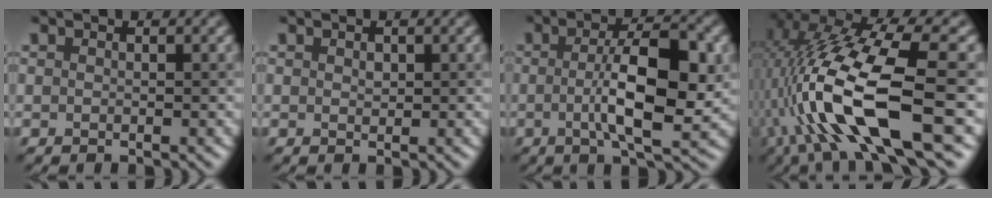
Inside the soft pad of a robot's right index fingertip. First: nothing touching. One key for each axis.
{"total": 0.7, "fx": 0.3, "fy": 0.4, "fz": 0.3, "tx": -0.008, "ty": -0.001, "tz": 0.005}
{"total": 8.2, "fx": -0.2, "fy": 2.3, "fz": 7.8, "tx": -0.126, "ty": -0.001, "tz": -0.005}
{"total": 12.5, "fx": -2.4, "fy": 3.8, "fz": 11.7, "tx": -0.229, "ty": 0.004, "tz": -0.042}